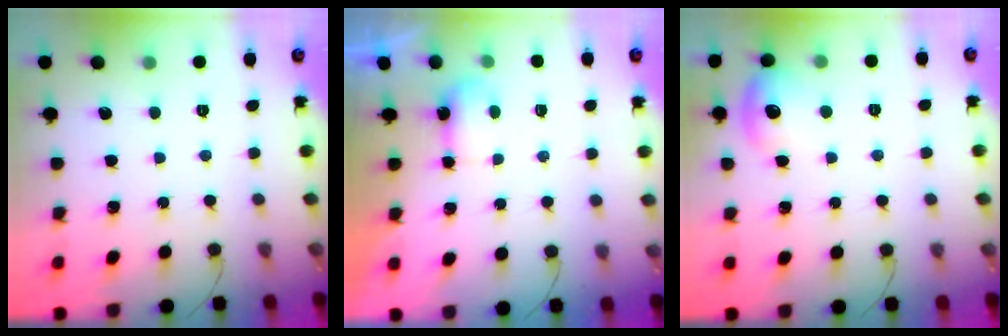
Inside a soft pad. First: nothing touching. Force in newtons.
{"total": 4.3, "press": 4.2, "slide": 1.0}
{"total": 9.2, "press": 8.2, "slide": 4.0}